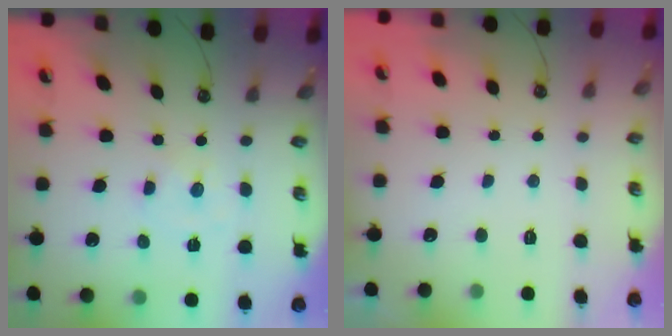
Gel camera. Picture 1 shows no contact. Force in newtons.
{"total": 0.0}